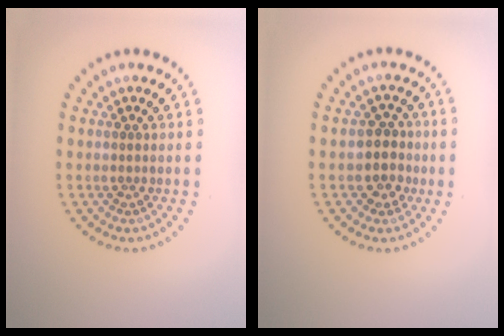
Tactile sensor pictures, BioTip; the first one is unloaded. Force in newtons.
{"total": 2.4, "press": 2.3, "slide": 0.9}